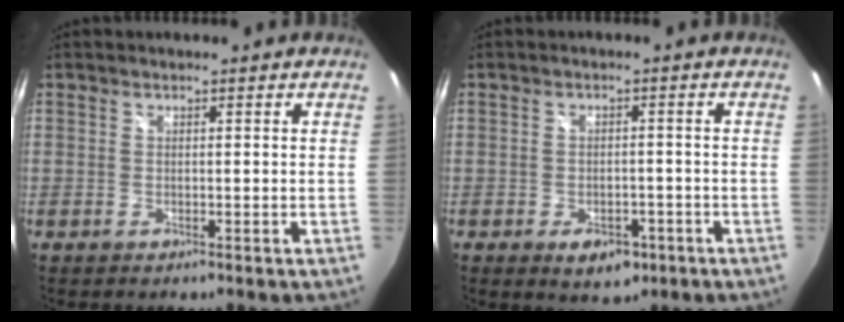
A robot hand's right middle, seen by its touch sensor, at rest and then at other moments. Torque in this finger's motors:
{"motor_torque": [0.72, -0.62, 0.06, 0.02]}